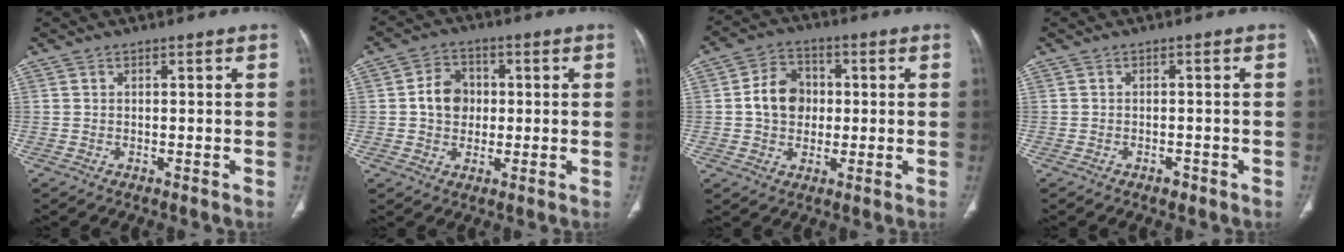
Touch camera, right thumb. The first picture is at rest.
{"total": 6.9, "force": [0.3, 5.8, 3.9], "torque": [-0.040, 0.010, -0.001]}
{"total": 8.6, "force": [0.3, 7.0, 5.0], "torque": [-0.060, 0.013, -0.001]}
{"total": 1.3, "force": [-0.9, 0.7, 0.6], "torque": [-0.007, 0.003, -0.013]}